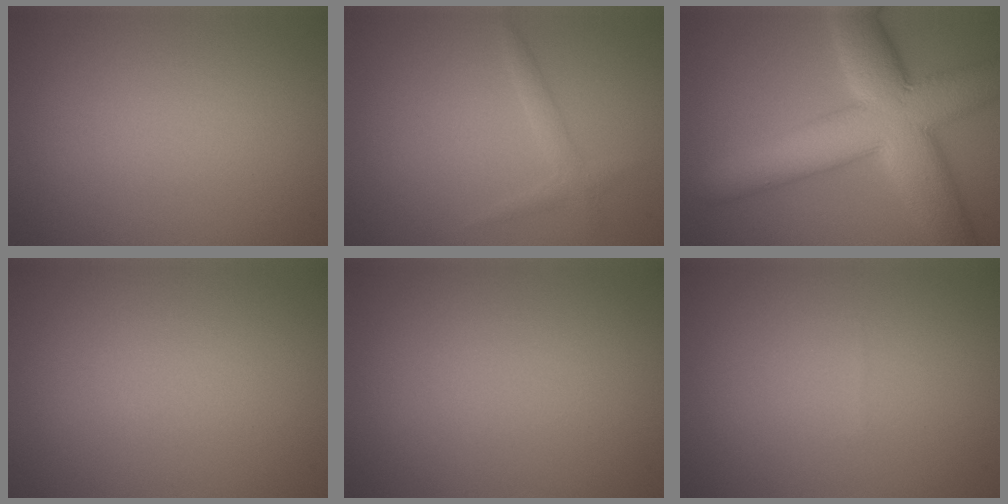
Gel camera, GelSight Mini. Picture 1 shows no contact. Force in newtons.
{"total": 1.3, "press": 1.3, "slide": 0.1}
{"total": 11.8, "press": 11.8, "slide": 0.7}
{"total": 0.0}
{"total": 0.0}
{"total": 0.0}